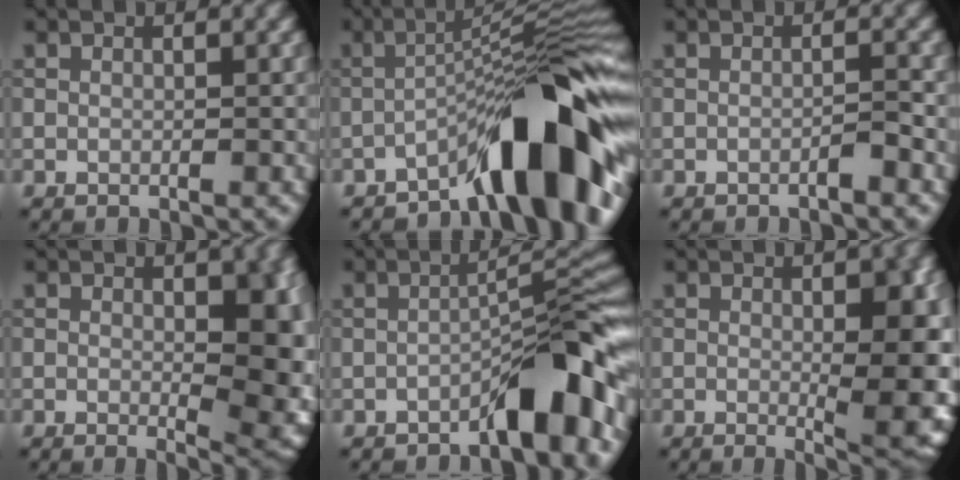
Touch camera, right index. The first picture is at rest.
{"total": 10.0, "force": [-5.4, 1.9, 8.2], "torque": [-0.102, 0.024, -0.097]}
{"total": 1.2, "force": [-0.8, 0.0, 0.8], "torque": [-0.012, 0.005, -0.017]}
{"total": 9.2, "force": [0.0, 4.2, 8.2], "torque": [-0.085, -0.004, 0.003]}
{"total": 6.2, "force": [-3.4, 1.2, 5.0], "torque": [-0.064, 0.028, -0.056]}
{"total": 8.4, "force": [0.0, 2.2, 8.1], "torque": [-0.097, -0.007, 0.005]}